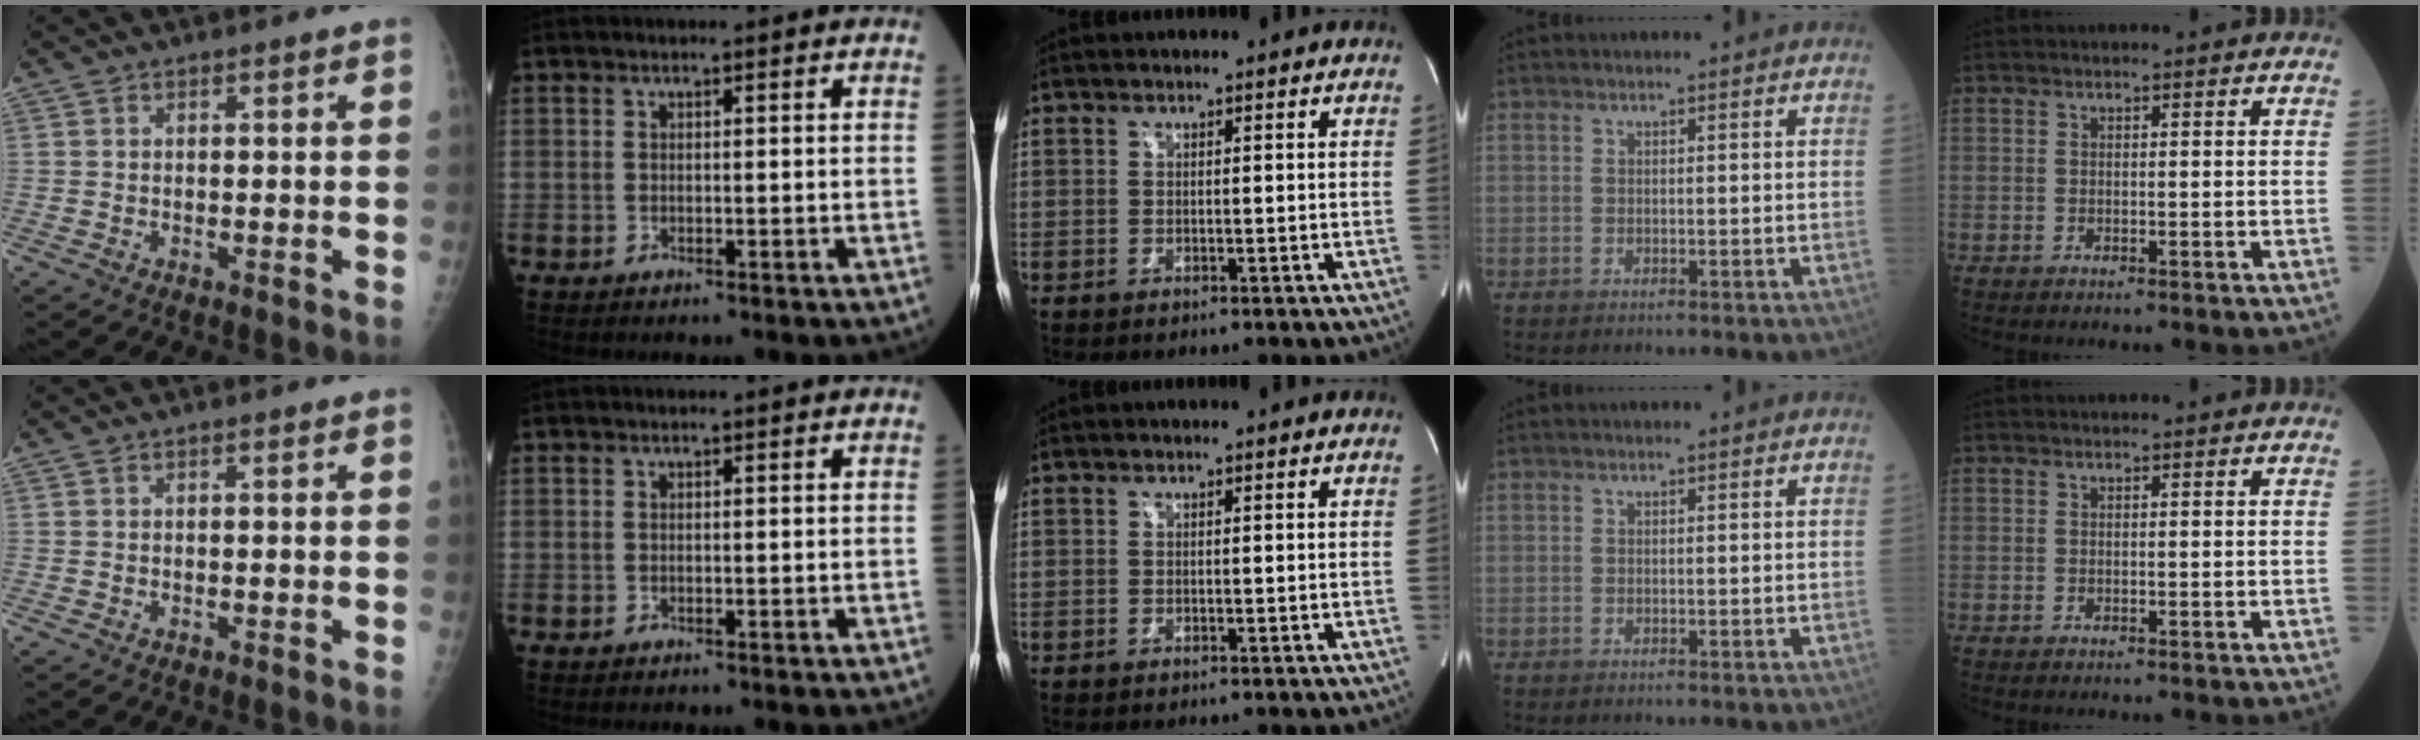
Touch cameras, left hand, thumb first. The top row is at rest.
{}